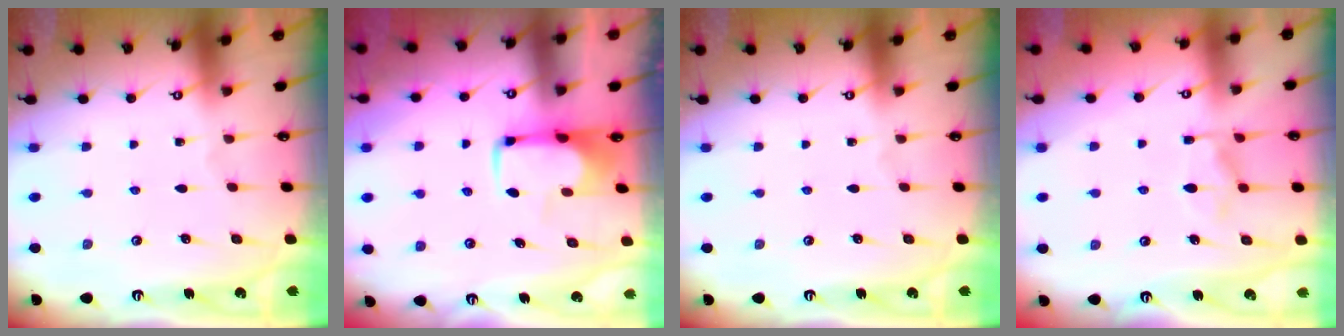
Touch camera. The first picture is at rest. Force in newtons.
{"total": 2.0, "press": 1.9, "slide": 0.4}
{"total": 0.0}
{"total": 2.6, "press": 2.1, "slide": 1.5}